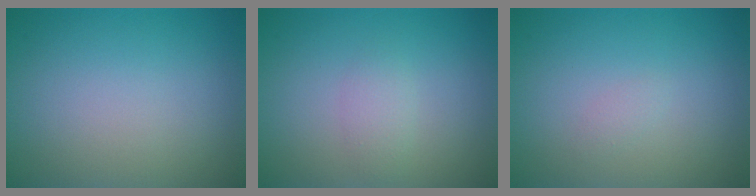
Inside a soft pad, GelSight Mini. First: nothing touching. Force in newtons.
{"total": 1.3, "press": 1.3, "slide": 0.0}
{"total": 0.6, "press": 0.6, "slide": 0.0}